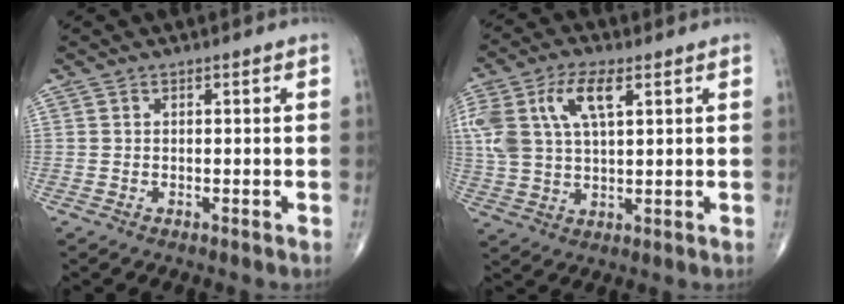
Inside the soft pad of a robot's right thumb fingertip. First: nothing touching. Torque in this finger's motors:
{"motor_torque": [0.15, 0.34, 1.27, 0.56, 0.12]}